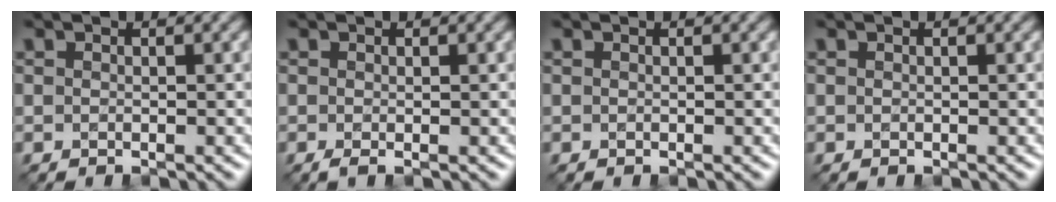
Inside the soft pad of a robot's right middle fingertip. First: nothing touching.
{"total": 0.7, "force": [-0.2, 0.1, 0.7], "torque": [-0.015, -0.006, -0.003]}
{"total": 0.0}
{"total": 0.0}